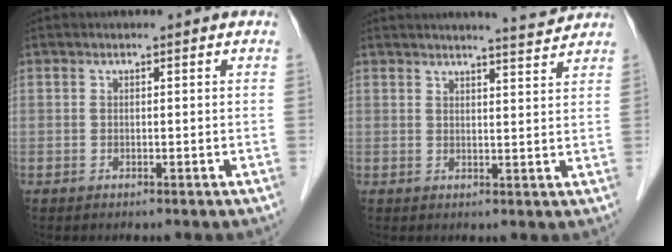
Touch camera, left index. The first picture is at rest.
{"total": 4.4, "force": [4.3, -0.7, 0.8], "torque": [-0.020, -0.007, 0.053]}